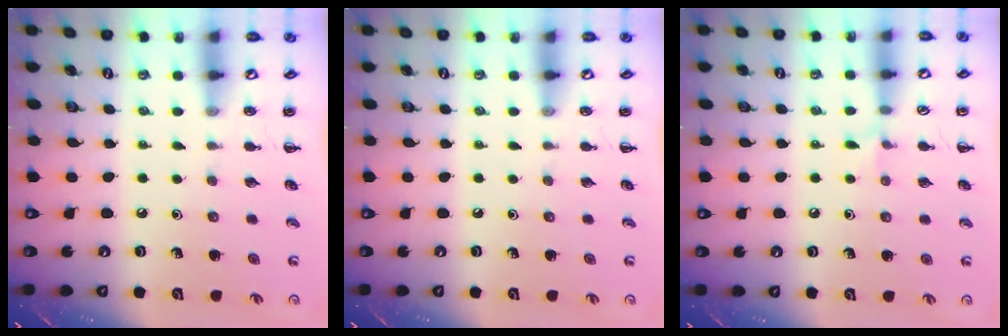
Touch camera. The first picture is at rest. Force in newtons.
{"total": 0.0}
{"total": 4.8, "press": 4.5, "slide": 1.8}